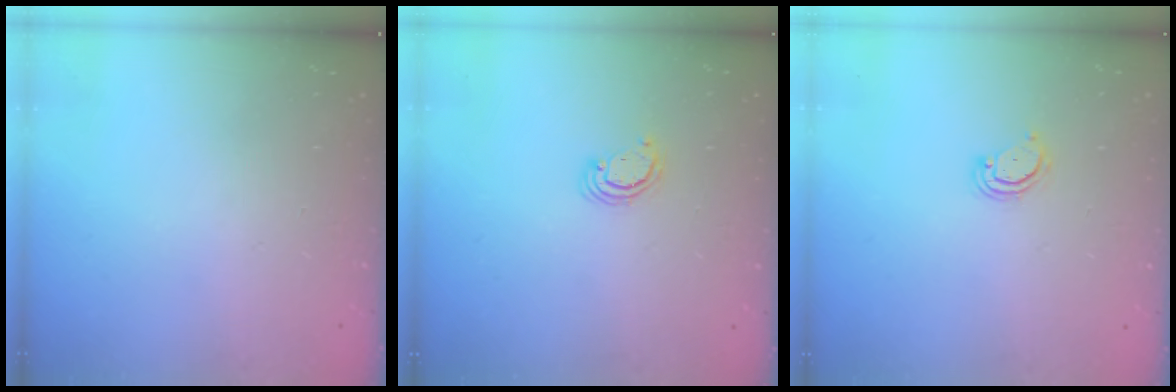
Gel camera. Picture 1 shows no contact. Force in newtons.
{"total": 2.6, "press": 2.5, "slide": 0.3}
{"total": 3.5, "press": 3.5, "slide": 0.3}